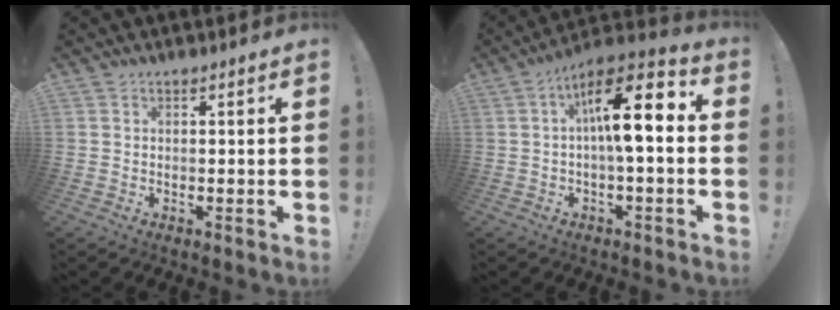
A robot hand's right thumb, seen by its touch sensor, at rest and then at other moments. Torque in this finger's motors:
{"motor_torque": [0.80, 2.31, 0.24, 0.26, 0.32]}